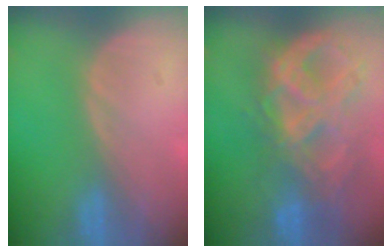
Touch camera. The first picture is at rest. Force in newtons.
{"total": 10.9, "press": 9.3, "slide": 5.8}